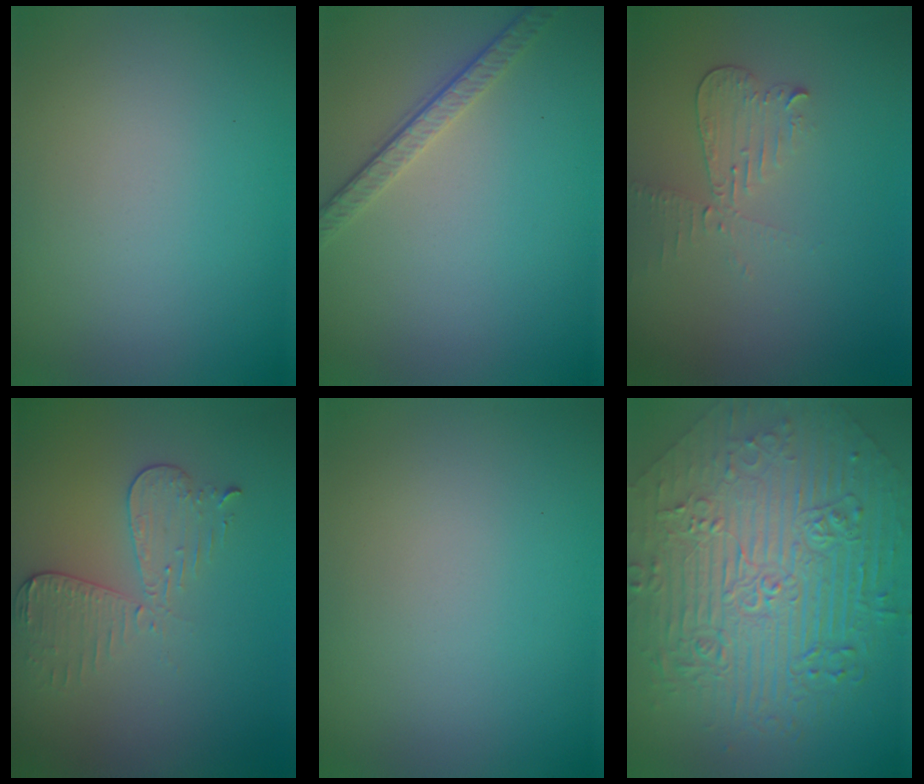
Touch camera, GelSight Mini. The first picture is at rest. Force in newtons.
{"total": 3.1, "press": 2.3, "slide": 2.1}
{"total": 2.2, "press": 2.2, "slide": 0.2}
{"total": 2.9, "press": 2.7, "slide": 1.2}
{"total": 0.0}
{"total": 11.1, "press": 7.5, "slide": 8.1}